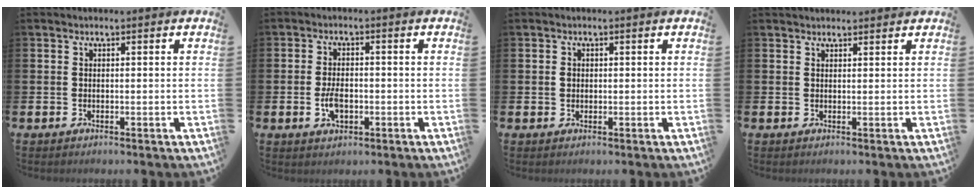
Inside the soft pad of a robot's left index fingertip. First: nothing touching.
{"total": 3.5, "force": [-0.8, 2.0, 2.8], "torque": [-0.044, 0.001, -0.015]}
{"total": 1.1, "force": [0.2, 0.9, 0.5], "torque": [-0.002, 0.004, 0.001]}
{"total": 1.3, "force": [1.3, 0.4, 0.1], "torque": [0.012, -0.002, 0.021]}